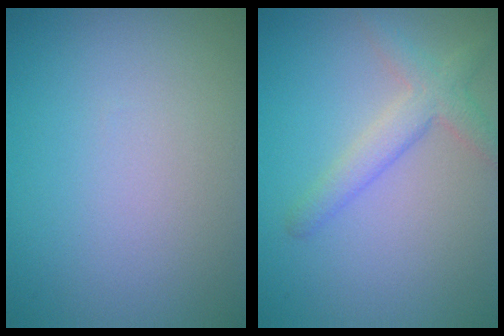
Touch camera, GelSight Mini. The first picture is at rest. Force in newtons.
{"total": 2.9, "press": 2.9, "slide": 0.2}